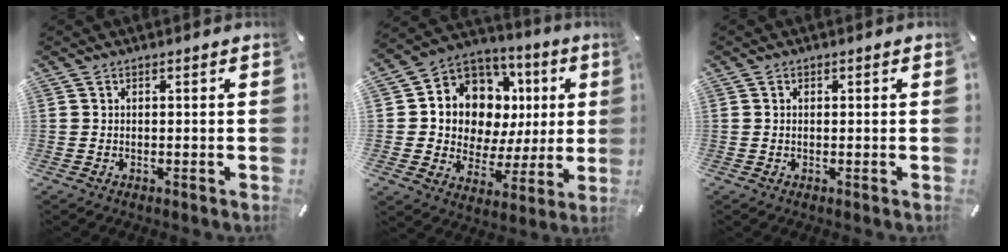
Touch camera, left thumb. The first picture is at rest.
{"total": 11.2, "force": [3.7, 10.0, 3.6], "torque": [-0.063, -0.044, 0.078]}
{"total": 0.8, "force": [0.1, 0.5, 0.6], "torque": [-0.013, 0.004, 0.000]}